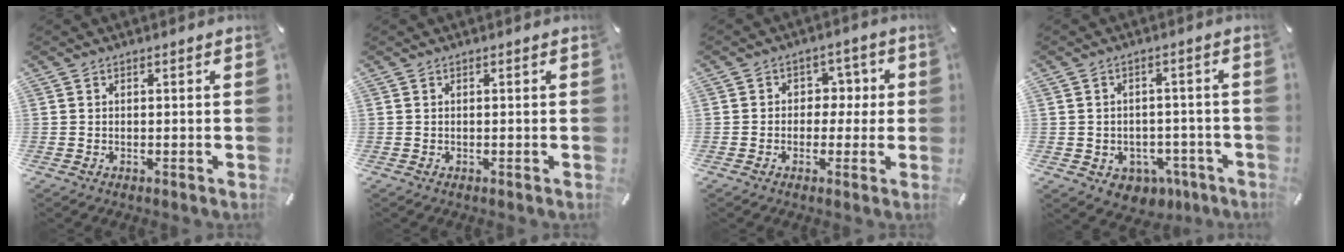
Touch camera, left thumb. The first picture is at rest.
{"total": 0.0}
{"total": 5.7, "force": [-0.5, 5.2, 2.1], "torque": [-0.029, 0.013, -0.015]}
{"total": 4.4, "force": [-1.0, 4.3, 0.8], "torque": [-0.016, 0.004, -0.014]}